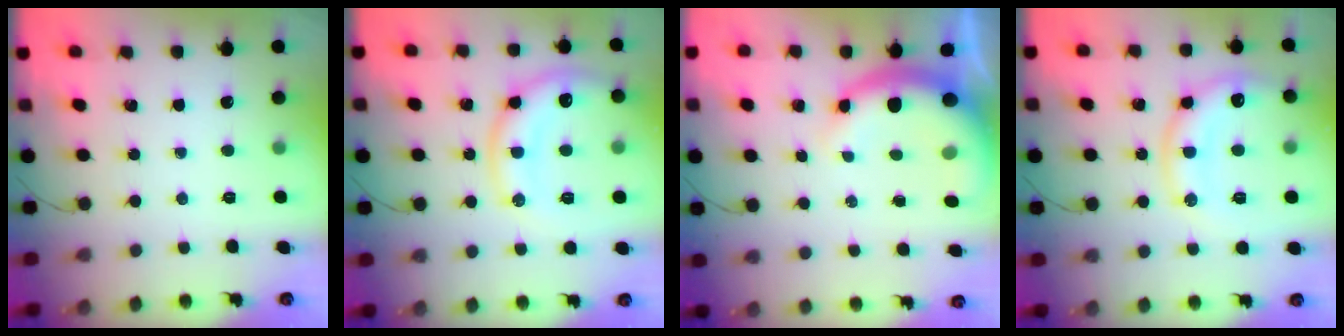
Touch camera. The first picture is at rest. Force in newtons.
{"total": 13.7, "press": 13.6, "slide": 1.9}
{"total": 11.7, "press": 11.5, "slide": 2.3}
{"total": 13.6, "press": 13.5, "slide": 1.5}